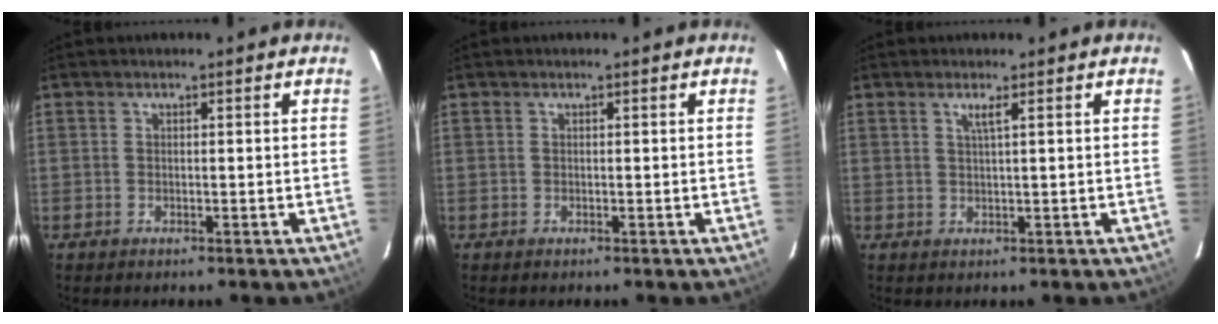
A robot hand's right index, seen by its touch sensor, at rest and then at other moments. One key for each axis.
{"total": 0.0}
{"total": 1.6, "fx": 0.8, "fy": -0.4, "fz": 1.4, "tx": -0.025, "ty": -0.002, "tz": 0.014}